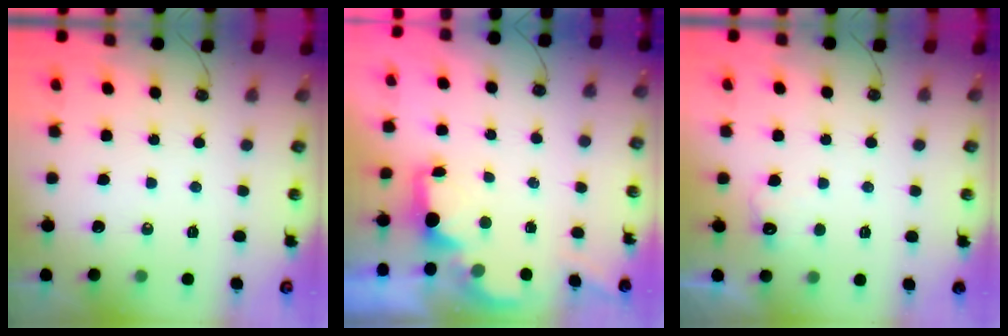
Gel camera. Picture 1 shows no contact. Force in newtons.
{"total": 2.1, "press": 1.9, "slide": 0.8}
{"total": 5.2, "press": 5.0, "slide": 1.2}